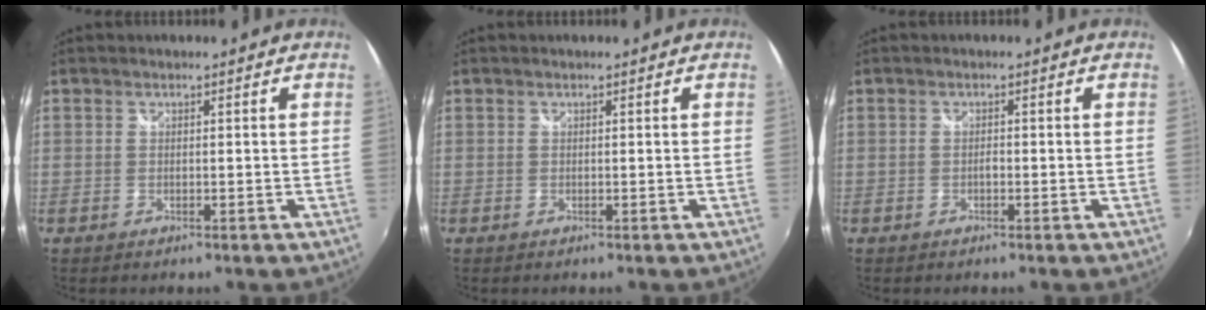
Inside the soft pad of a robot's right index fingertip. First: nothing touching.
{"total": 0.0}
{"total": 0.7, "force": [-0.4, 0.3, 0.4], "torque": [-0.008, 0.002, -0.008]}